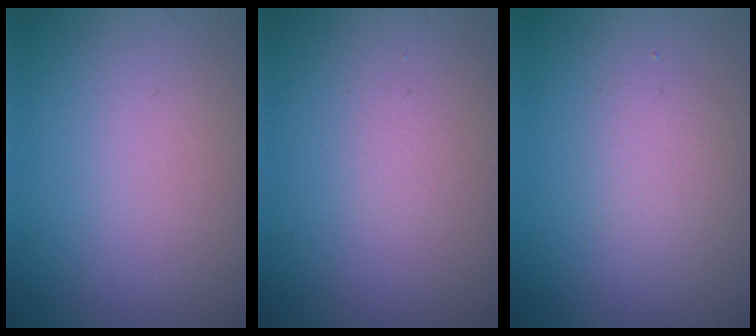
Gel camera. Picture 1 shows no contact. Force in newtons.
{"total": 0.6, "press": 0.6, "slide": 0.0}
{"total": 1.7, "press": 1.7, "slide": 0.0}